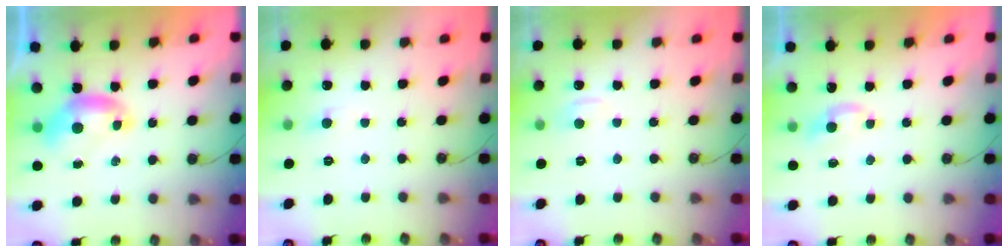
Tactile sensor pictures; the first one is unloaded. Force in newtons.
{"total": 1.1, "press": 1.0, "slide": 0.4}
{"total": 0.8, "press": 0.3, "slide": 0.7}
{"total": 1.7, "press": 1.6, "slide": 0.4}